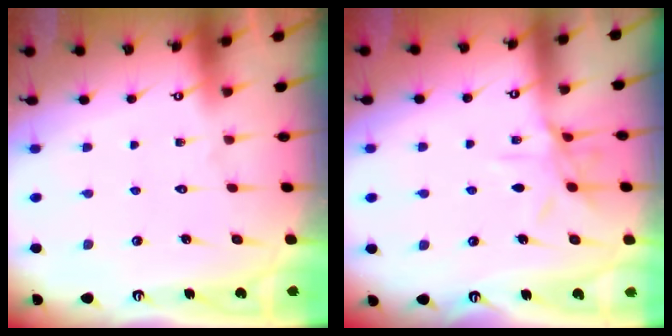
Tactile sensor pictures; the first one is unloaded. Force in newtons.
{"total": 8.6, "press": 8.6, "slide": 0.4}